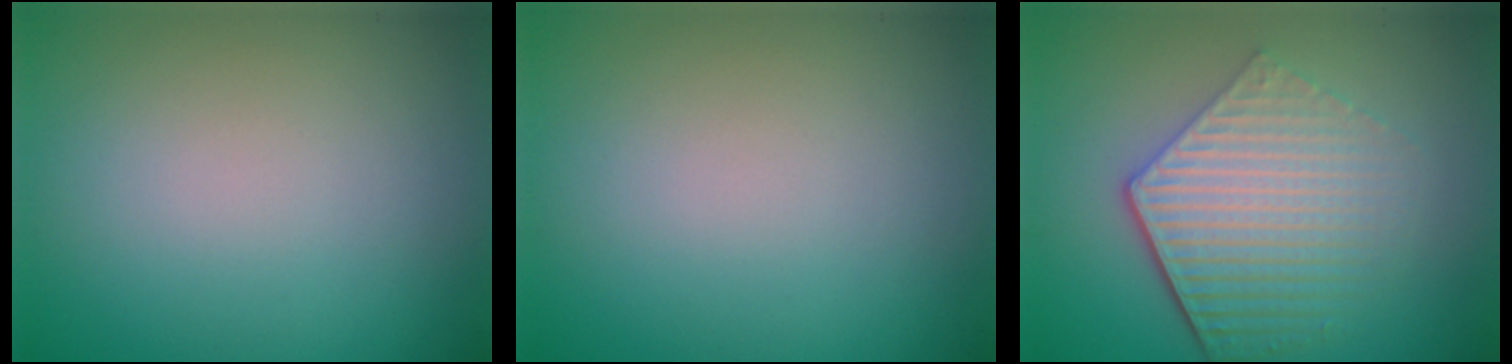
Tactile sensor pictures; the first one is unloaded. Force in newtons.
{"total": 0.0}
{"total": 6.1, "press": 4.5, "slide": 4.2}